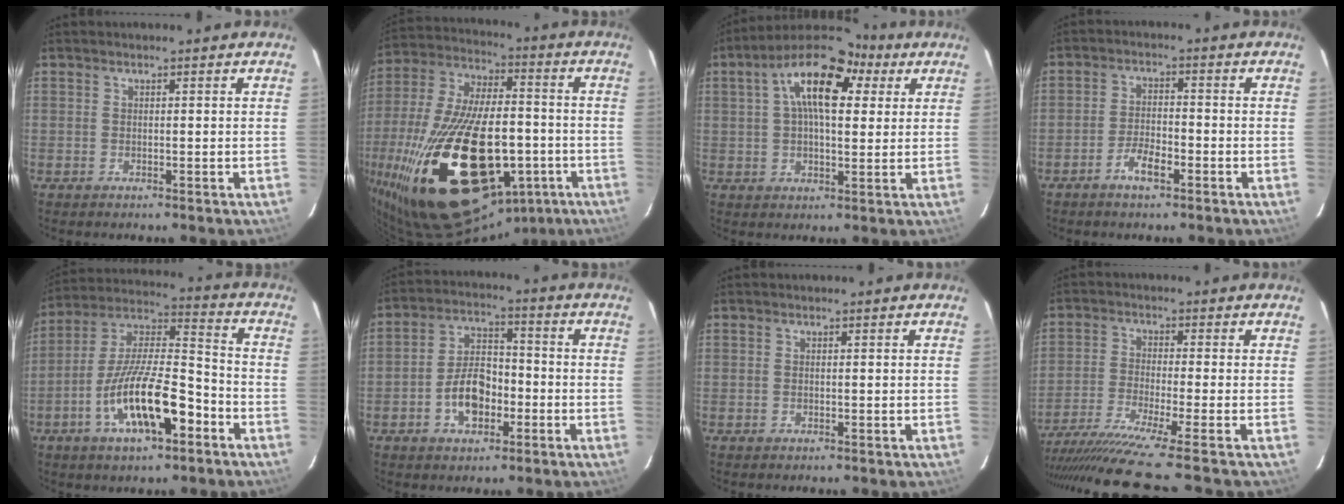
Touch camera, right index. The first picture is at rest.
{"total": 39.4, "force": [-14.5, 20.0, 30.7], "torque": [-0.621, -0.022, -0.214]}
{"total": 15.1, "force": [5.5, 6.9, 12.3], "torque": [-0.213, 0.033, 0.079]}
{"total": 4.6, "force": [-3.0, 1.5, 3.2], "torque": [-0.073, 0.002, -0.055]}
{"total": 17.0, "force": [-7.6, 5.4, 14.2], "torque": [-0.267, 0.000, -0.136]}
{"total": 8.9, "force": [-3.4, 5.4, 6.2], "torque": [-0.121, 0.023, -0.052]}
{"total": 0.0}
{"total": 14.8, "force": [-12.5, -2.8, 7.4], "torque": [-0.151, -0.058, -0.218]}